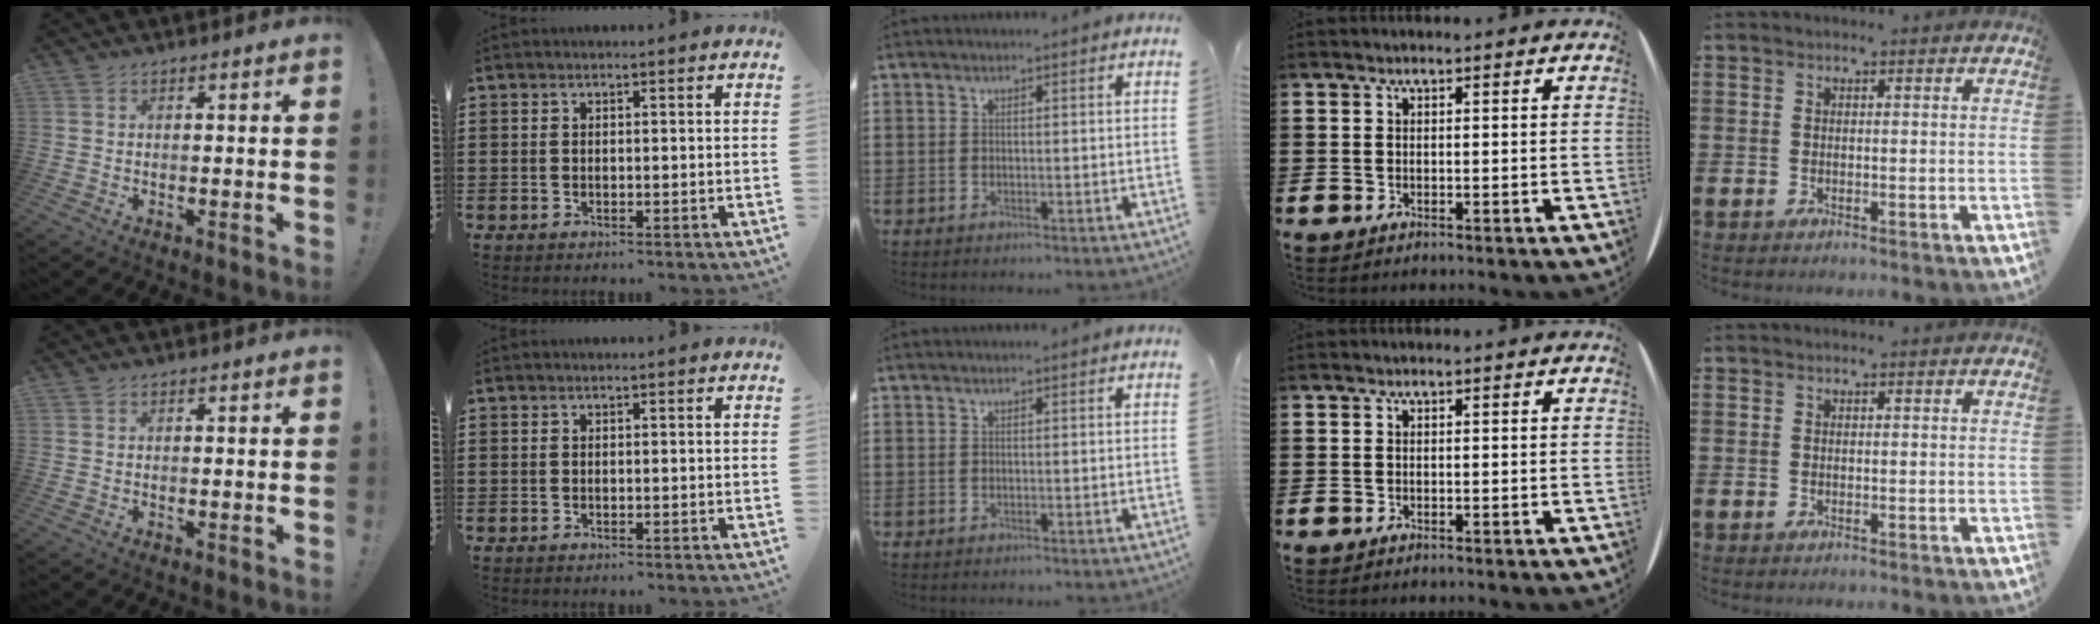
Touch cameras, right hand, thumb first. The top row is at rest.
{}